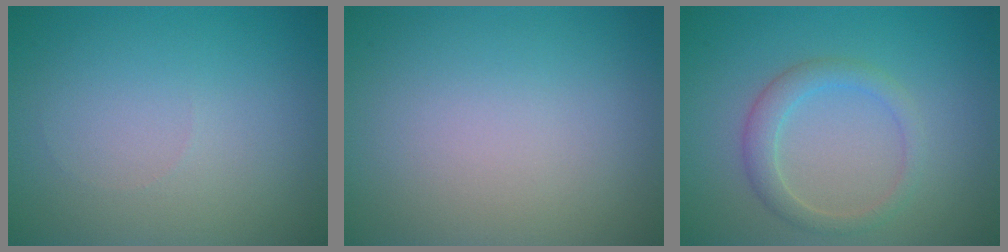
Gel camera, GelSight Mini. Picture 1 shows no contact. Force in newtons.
{"total": 0.0}
{"total": 2.4, "press": 2.4, "slide": 0.0}